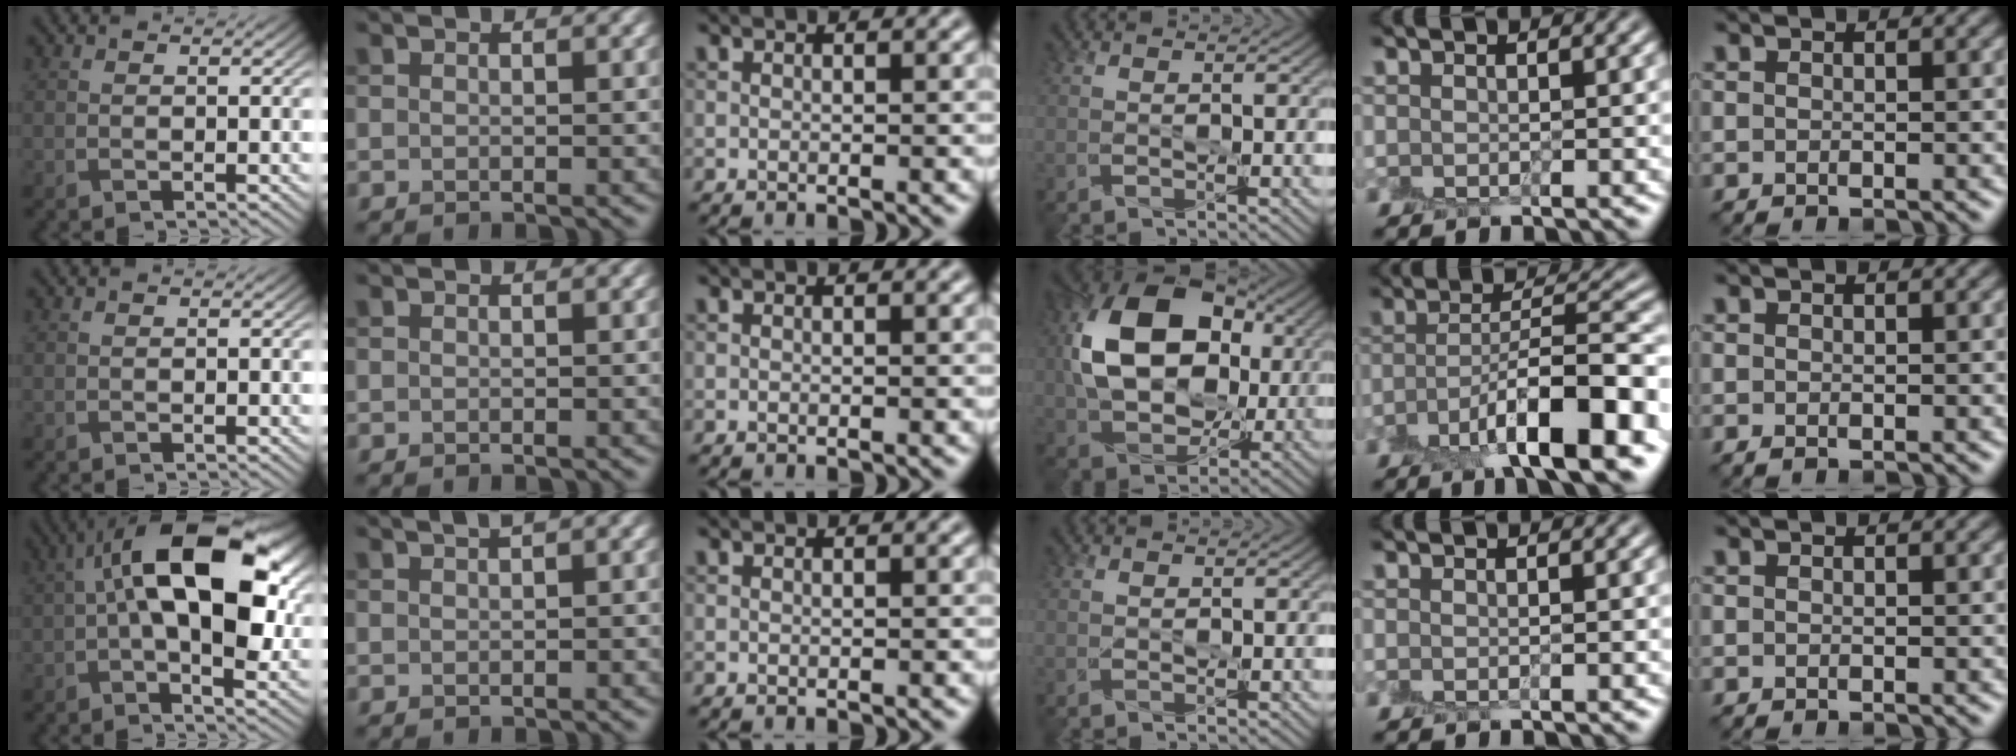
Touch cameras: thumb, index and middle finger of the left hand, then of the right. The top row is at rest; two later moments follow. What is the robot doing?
{"motion": "peel", "object": "envelope seal"}